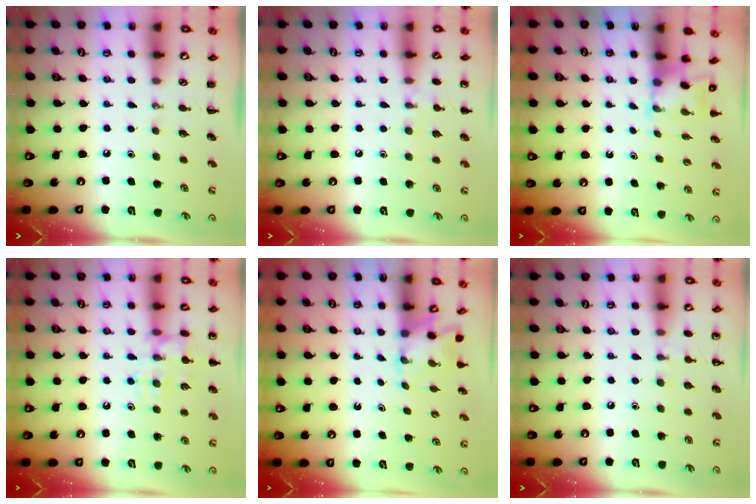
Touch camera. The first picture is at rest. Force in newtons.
{"total": 6.1, "press": 5.8, "slide": 1.9}
{"total": 2.4, "press": 2.3, "slide": 0.8}
{"total": 13.0, "press": 13.0, "slide": 1.3}
{"total": 2.5, "press": 2.4, "slide": 0.9}
{"total": 5.5, "press": 5.3, "slide": 1.6}